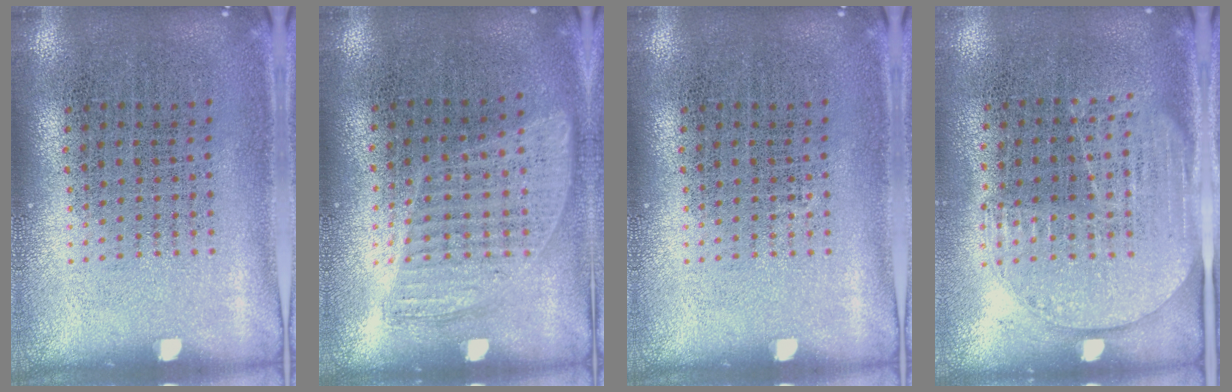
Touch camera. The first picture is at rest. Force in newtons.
{"total": 0.9, "press": 0.8, "slide": 0.4}
{"total": 0.0}
{"total": 1.5, "press": 1.2, "slide": 0.9}